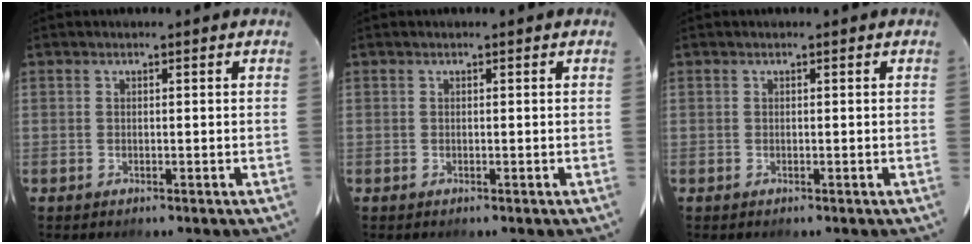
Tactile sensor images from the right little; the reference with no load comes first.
{"total": 0.0}
{"total": 0.0}